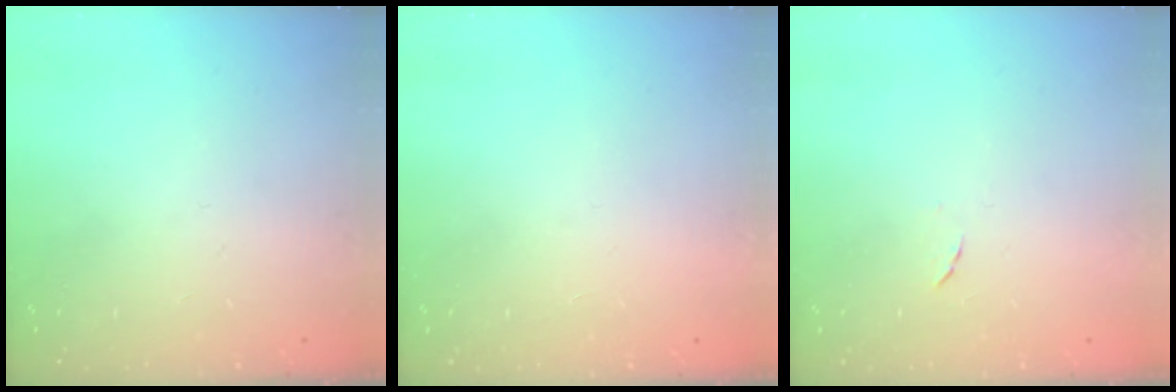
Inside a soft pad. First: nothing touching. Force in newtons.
{"total": 1.6, "press": 1.6, "slide": 0.1}
{"total": 4.5, "press": 4.5, "slide": 0.5}